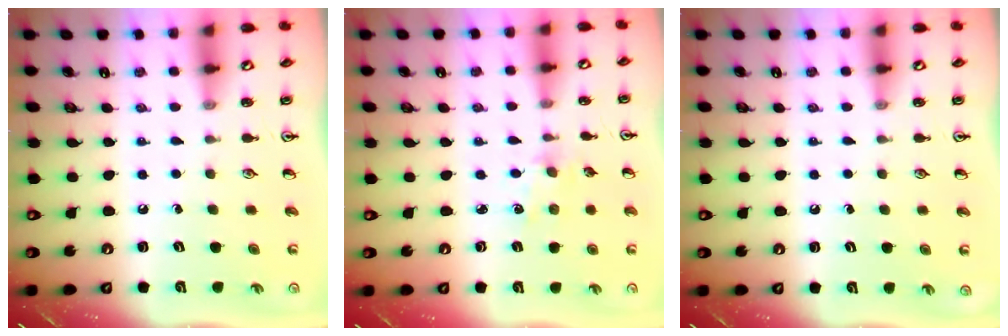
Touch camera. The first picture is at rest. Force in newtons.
{"total": 2.9, "press": 2.8, "slide": 0.4}
{"total": 0.0}